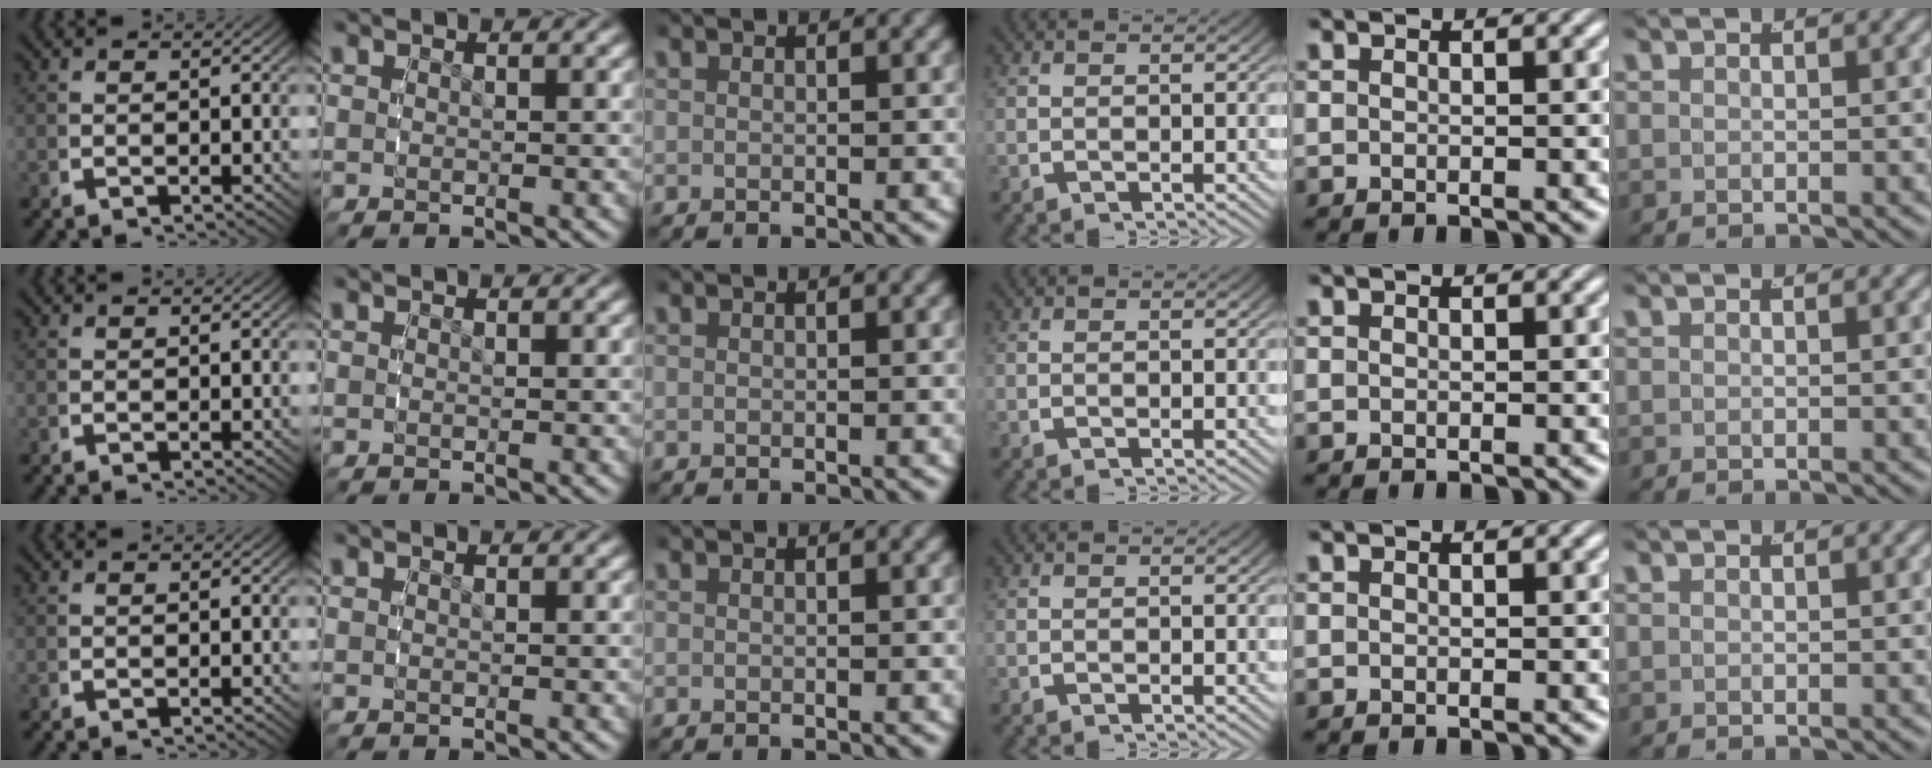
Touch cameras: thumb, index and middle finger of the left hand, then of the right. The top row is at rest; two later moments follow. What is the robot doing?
{"motion": "reach", "object": "stress ball aka squeeze ball"}